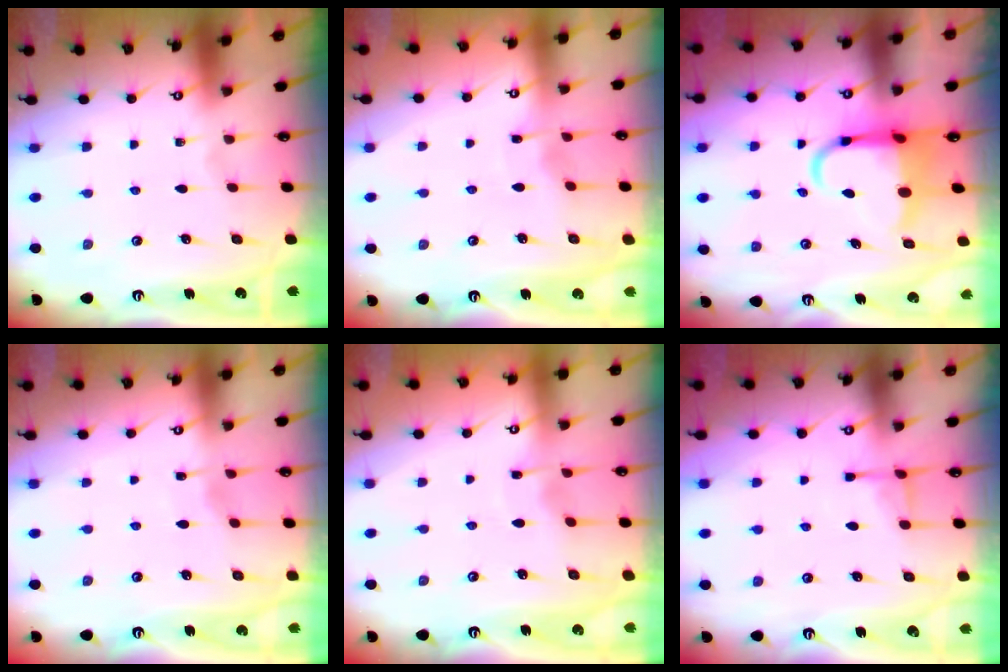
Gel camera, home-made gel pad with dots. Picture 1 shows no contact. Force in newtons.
{"total": 3.5, "press": 3.5, "slide": 0.5}
{"total": 8.1, "press": 7.9, "slide": 1.6}
{"total": 2.6, "press": 2.6, "slide": 0.3}
{"total": 2.8, "press": 2.8, "slide": 0.4}
{"total": 4.4, "press": 4.4, "slide": 0.7}